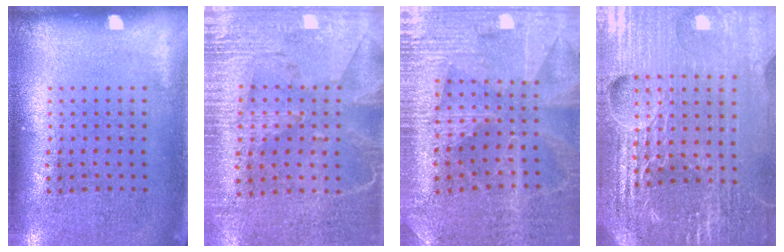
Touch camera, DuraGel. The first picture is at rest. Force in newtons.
{"total": 3.0, "press": 2.7, "slide": 1.3}
{"total": 3.0, "press": 2.9, "slide": 0.5}
{"total": 6.2, "press": 5.5, "slide": 2.8}